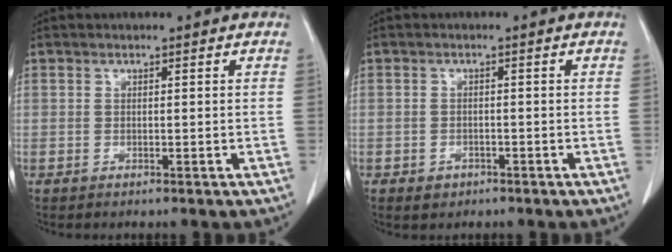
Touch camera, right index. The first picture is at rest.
{"total": 1.9, "force": [-1.1, 1.5, 0.6], "torque": [-0.008, 0.004, -0.009]}